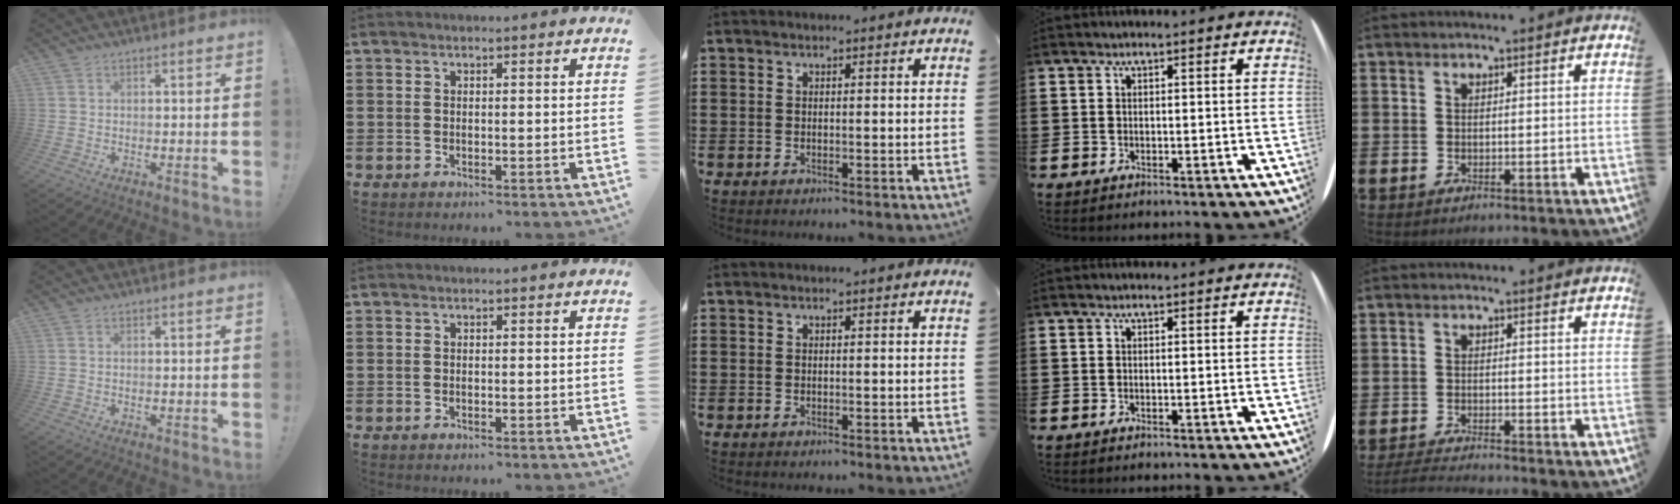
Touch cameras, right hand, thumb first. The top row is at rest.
{"little": {"total": 1.8, "force": [-1.7, -0.2, 0.5], "torque": [-0.008, 0.003, -0.035]}}